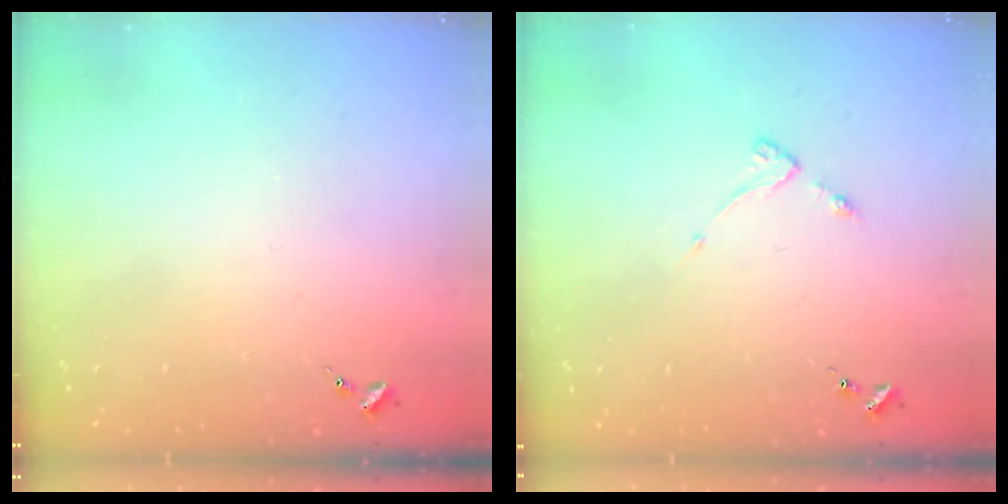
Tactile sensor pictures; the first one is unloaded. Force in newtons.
{"total": 2.8, "press": 2.7, "slide": 0.5}